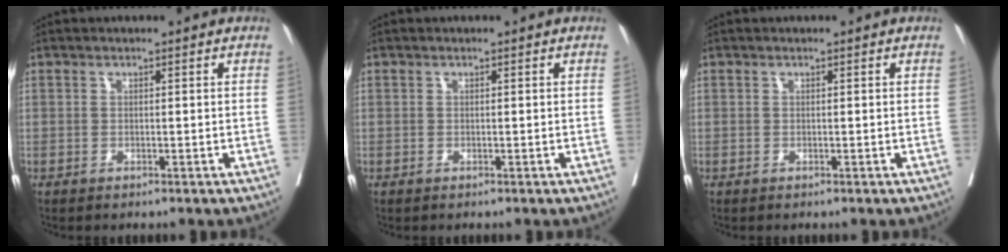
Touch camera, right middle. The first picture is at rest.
{"total": 0.0}
{"total": 0.0}